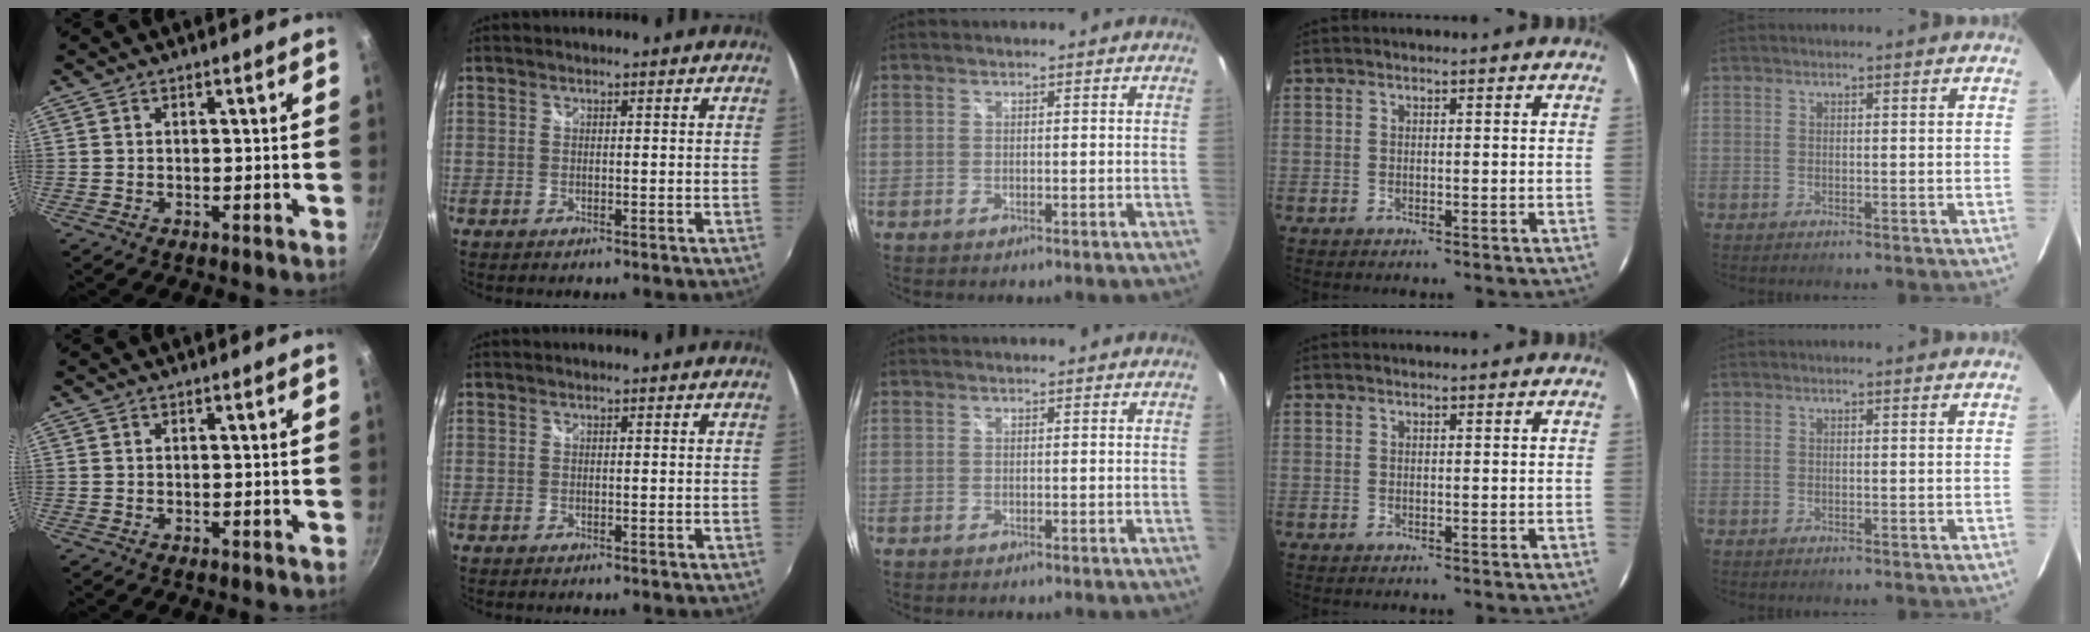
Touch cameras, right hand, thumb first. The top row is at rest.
{}